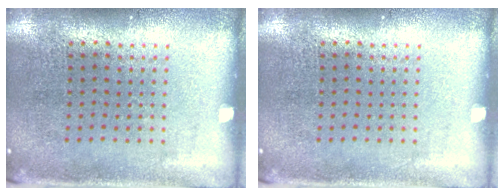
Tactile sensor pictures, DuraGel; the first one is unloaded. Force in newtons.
{"total": 0.0}